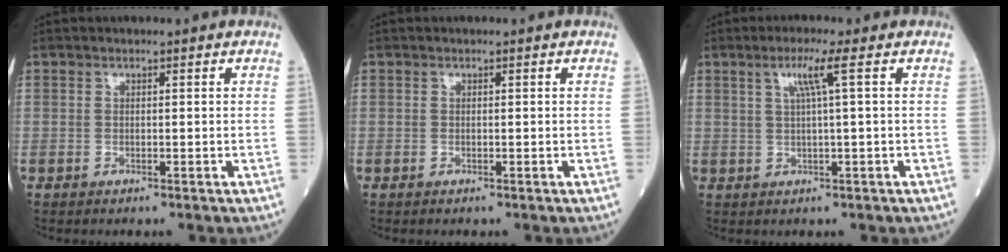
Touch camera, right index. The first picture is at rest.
{"total": 0.0}
{"total": 3.9, "force": [1.4, -0.9, 3.5], "torque": [-0.072, 0.004, 0.028]}